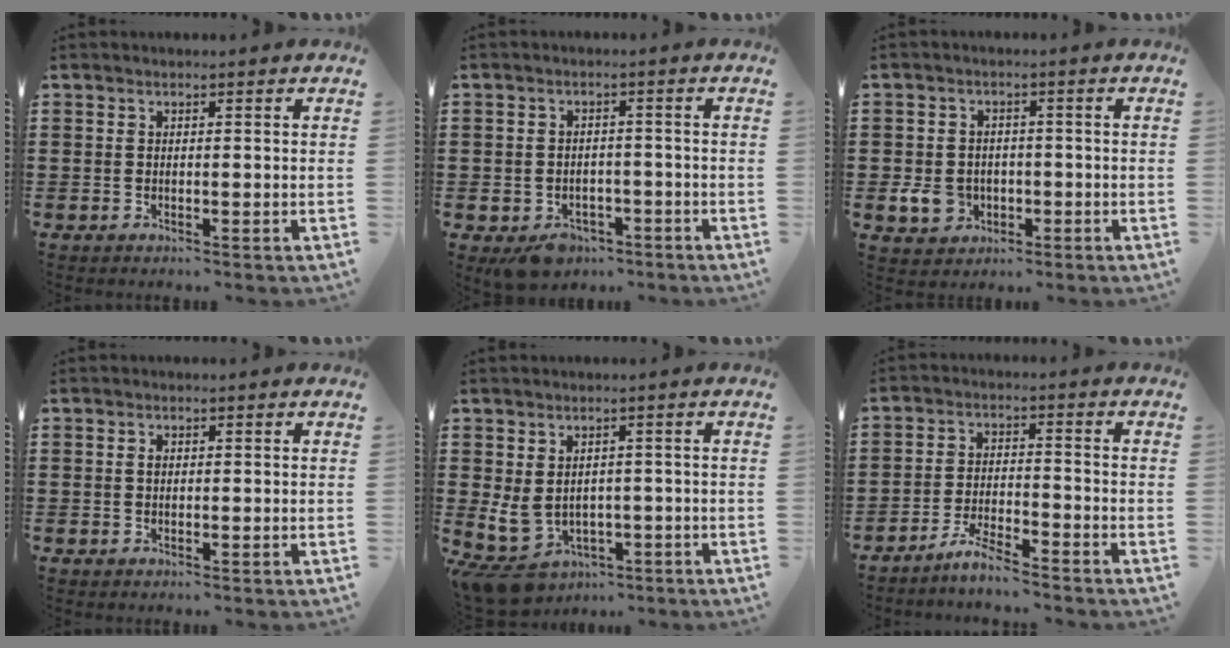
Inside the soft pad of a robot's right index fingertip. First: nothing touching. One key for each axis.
{"total": 3.5, "fx": -2.9, "fy": 1.7, "fz": 0.8, "tx": -0.018, "ty": 0.003, "tz": -0.057}
{"total": 4.8, "fx": -1.3, "fy": 3.9, "fz": 2.3, "tx": -0.063, "ty": 0.001, "tz": -0.027}
{"total": 0.7, "fx": 0.1, "fy": 0.4, "fz": 0.5, "tx": -0.012, "ty": 0.000, "tz": 0.002}
{"total": 5.1, "fx": -1.7, "fy": 3.7, "fz": 3.2, "tx": -0.090, "ty": 0.004, "tz": -0.034}
{"total": 4.3, "fx": -4.1, "fy": 0.1, "fz": 1.2, "tx": -0.037, "ty": 0.001, "tz": -0.085}